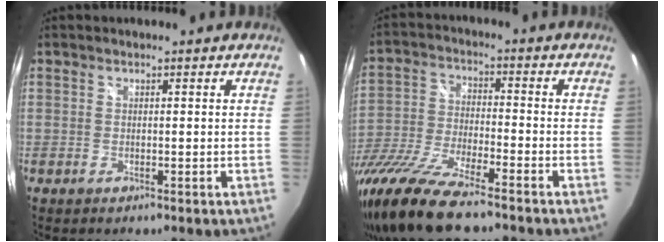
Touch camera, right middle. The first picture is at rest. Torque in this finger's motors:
{"motor_torque": [1.12, -1.02, 0.96, 0.21]}